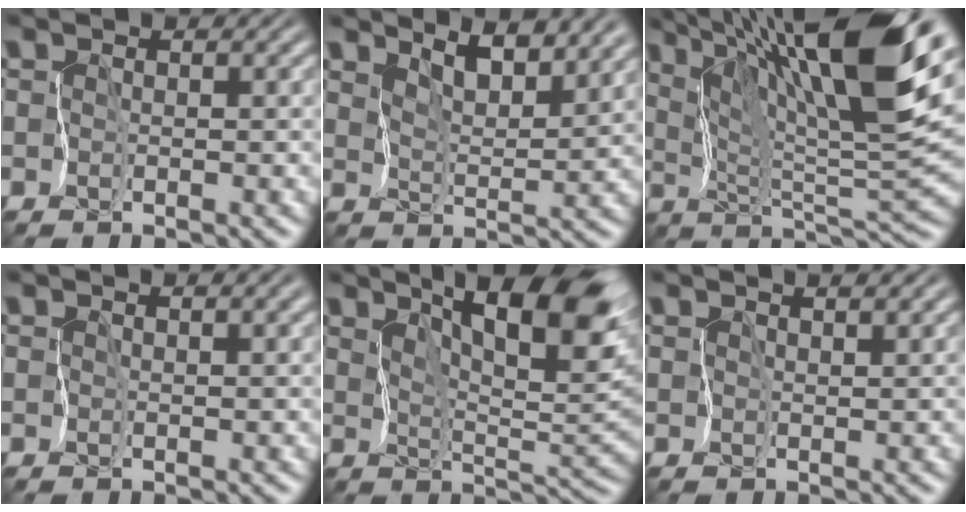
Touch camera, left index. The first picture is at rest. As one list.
[{"total": 4.4, "force": [3.7, 0.9, 2.2], "torque": [-0.038, -0.003, 0.063]}, {"total": 15.0, "force": [8.7, 2.6, 11.9], "torque": [-0.195, 0.009, 0.150]}, {"total": 2.7, "force": [1.5, 0.9, 2.1], "torque": [-0.024, 0.002, 0.027]}, {"total": 11.6, "force": [6.6, 2.8, 9.1], "torque": [-0.135, 0.008, 0.103]}, {"total": 3.5, "force": [2.4, 1.3, 2.2], "torque": [-0.025, 0.011, 0.030]}]